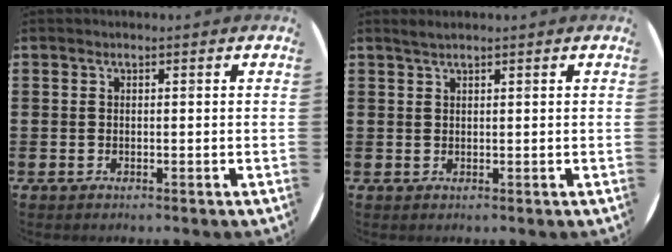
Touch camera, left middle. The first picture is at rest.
{"total": 1.0, "force": [0.9, -0.1, 0.4], "torque": [-0.009, 0.001, 0.017]}